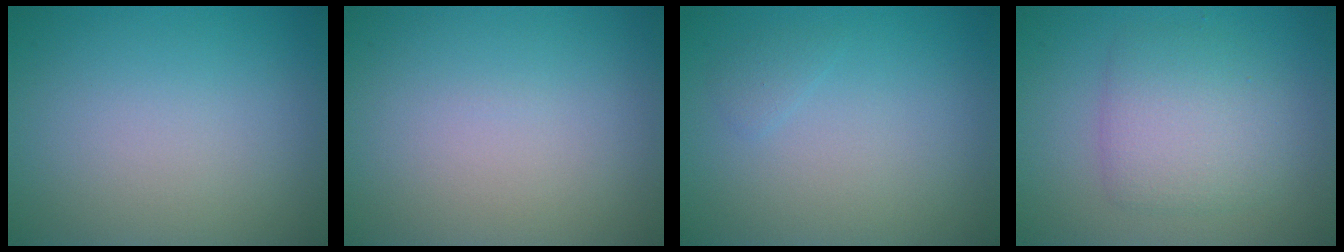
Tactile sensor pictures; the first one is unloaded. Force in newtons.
{"total": 0.0}
{"total": 0.7, "press": 0.7, "slide": 0.0}
{"total": 3.9, "press": 3.9, "slide": 0.1}